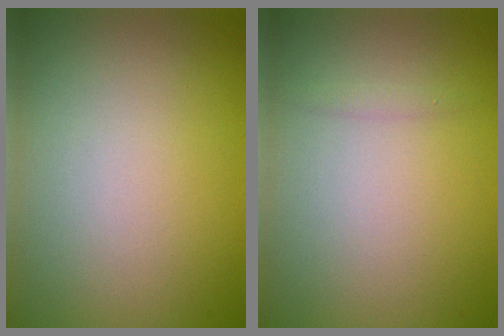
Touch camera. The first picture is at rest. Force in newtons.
{"total": 0.5, "press": 0.5, "slide": 0.0}